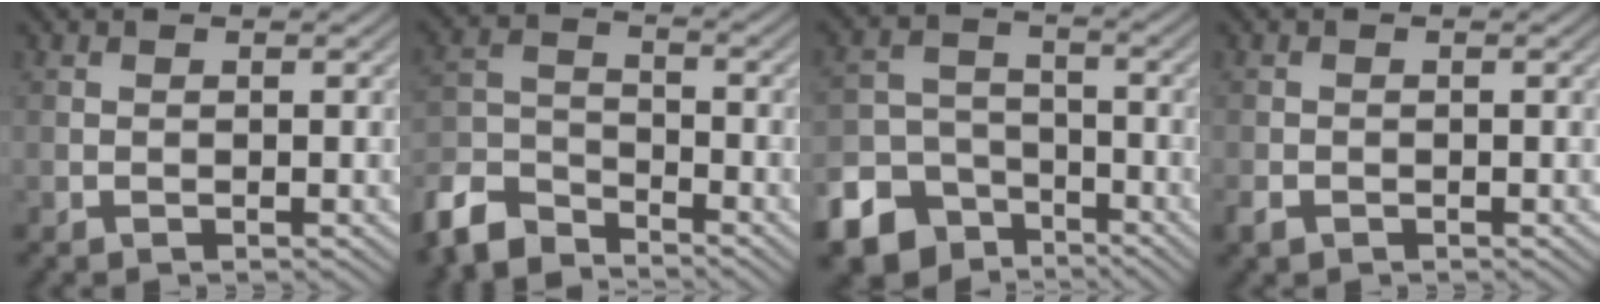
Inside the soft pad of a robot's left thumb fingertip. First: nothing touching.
{"total": 7.8, "force": [-6.7, 2.9, 2.8], "torque": [-0.066, -0.007, -0.152]}
{"total": 10.6, "force": [-6.9, 7.4, 3.4], "torque": [-0.083, -0.031, -0.124]}
{"total": 1.3, "force": [-0.9, 0.8, 0.5], "torque": [-0.012, -0.004, -0.020]}